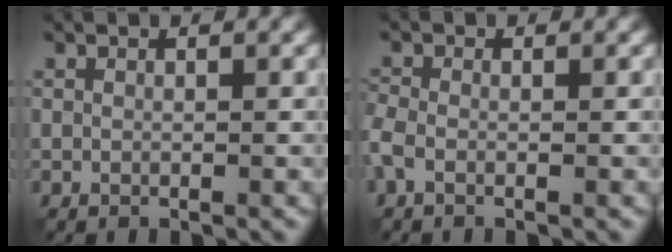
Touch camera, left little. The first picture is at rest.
{"total": 1.8, "force": [-0.8, 1.0, 1.2], "torque": [-0.038, 0.001, -0.027]}